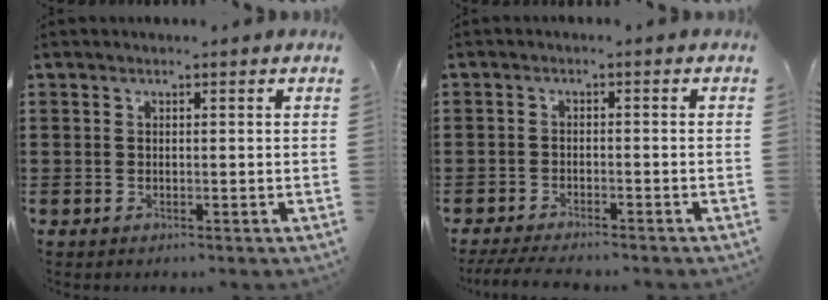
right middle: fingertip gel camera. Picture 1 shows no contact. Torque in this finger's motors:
{"motor_torque": [0.21, 0.11, 0.04, 0.04]}